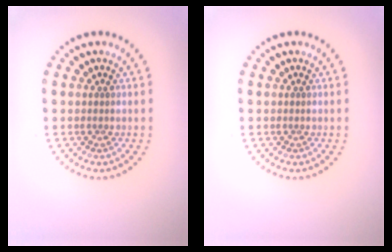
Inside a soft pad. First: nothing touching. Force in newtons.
{"total": 0.0}